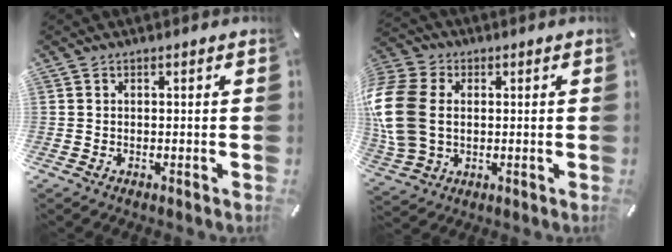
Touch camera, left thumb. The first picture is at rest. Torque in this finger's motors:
{"motor_torque": [2.18, 2.83, 2.77, 0.00, 1.06]}